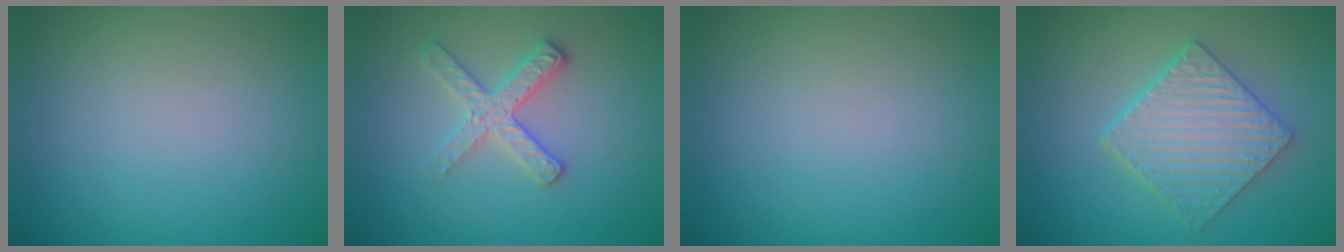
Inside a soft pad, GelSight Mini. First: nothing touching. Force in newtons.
{"total": 2.7, "press": 2.6, "slide": 0.9}
{"total": 0.0}
{"total": 5.3, "press": 4.4, "slide": 2.9}